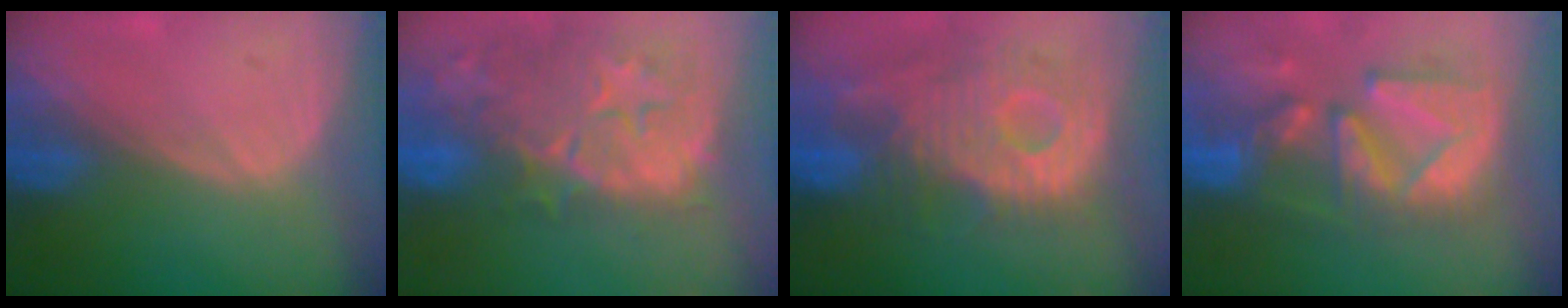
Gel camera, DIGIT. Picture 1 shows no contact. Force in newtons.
{"total": 14.3, "press": 11.9, "slide": 8.0}
{"total": 12.3, "press": 10.9, "slide": 5.7}
{"total": 12.1, "press": 10.9, "slide": 5.2}